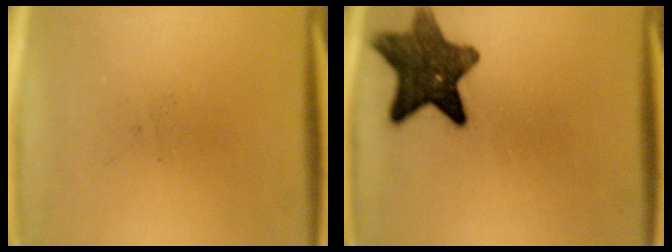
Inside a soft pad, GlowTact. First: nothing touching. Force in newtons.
{"total": 11.3}